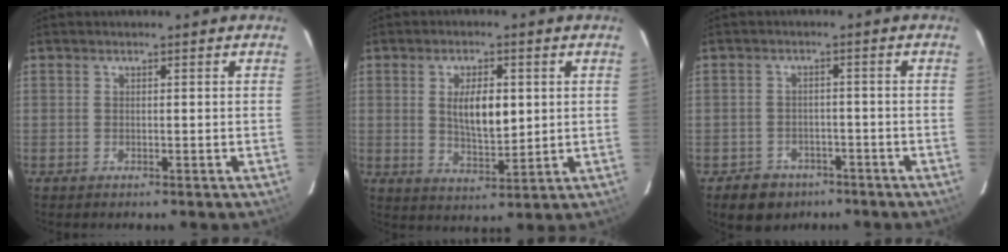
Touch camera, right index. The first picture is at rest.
{"total": 7.9, "force": [1.4, 3.6, 6.9], "torque": [-0.121, -0.001, 0.031]}
{"total": 7.0, "force": [-4.5, 5.1, 1.6], "torque": [-0.048, 0.017, -0.057]}